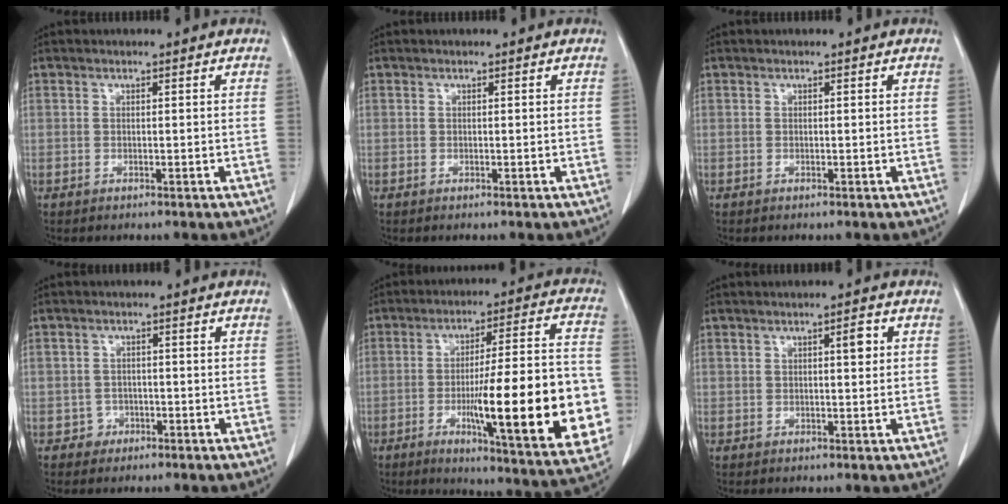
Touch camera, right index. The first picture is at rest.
{"total": 0.0}
{"total": 0.0}
{"total": 2.2, "force": [-0.9, 2.1, -0.2], "torque": [0.013, 0.012, -0.016]}
{"total": 24.0, "force": [-5.1, 2.8, 23.2], "torque": [-0.284, -0.003, -0.067]}
{"total": 2.4, "force": [1.0, 0.8, 2.1], "torque": [-0.030, 0.003, 0.016]}